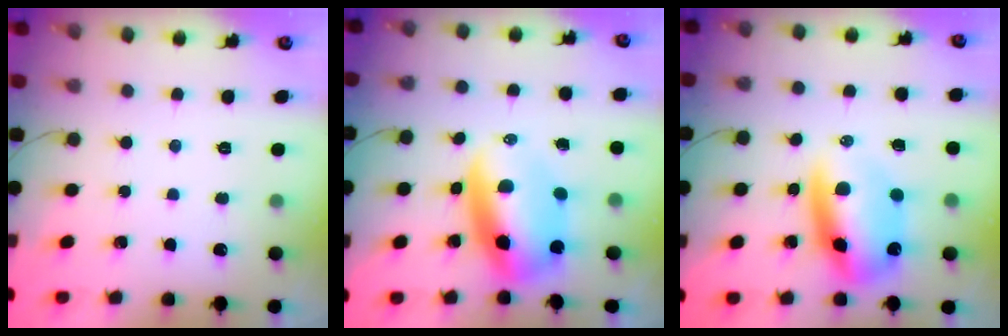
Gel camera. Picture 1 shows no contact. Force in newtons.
{"total": 10.5, "press": 10.2, "slide": 2.5}
{"total": 11.8, "press": 11.5, "slide": 2.8}